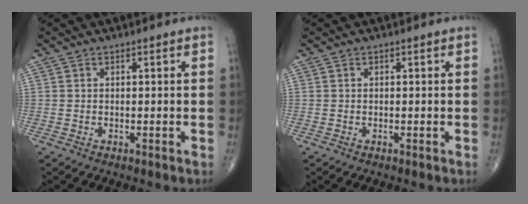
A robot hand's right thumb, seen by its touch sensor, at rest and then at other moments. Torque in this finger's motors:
{"motor_torque": [0.39, 0.24, -0.25, 0.04, 0.04]}